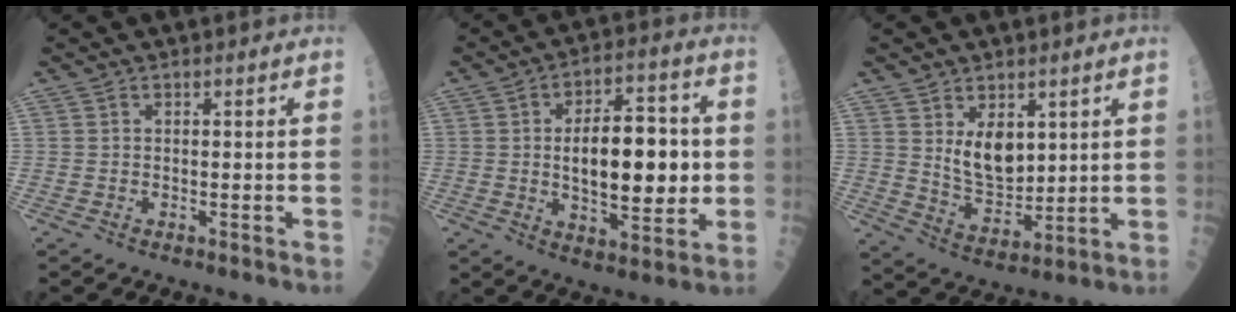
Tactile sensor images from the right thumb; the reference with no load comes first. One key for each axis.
{"total": 16.2, "fx": 0.3, "fy": 7.6, "fz": 14.3, "tx": -0.181, "ty": 0.005, "tz": 0.008}
{"total": 8.4, "fx": 2.9, "fy": 5.0, "fz": 6.0, "tx": -0.078, "ty": -0.032, "tz": 0.066}